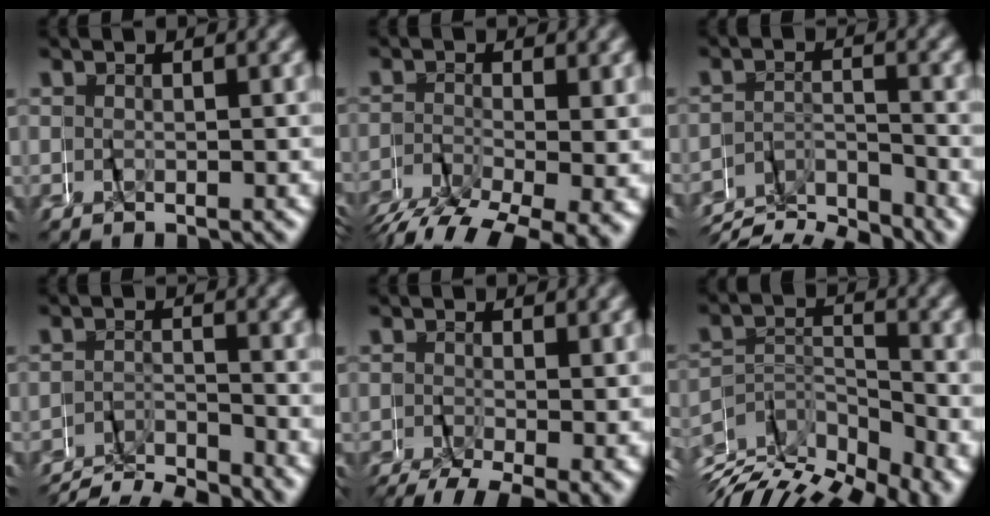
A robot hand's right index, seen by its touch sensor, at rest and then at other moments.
{"total": 6.1, "force": [-4.8, 1.8, 3.3], "torque": [-0.061, -0.026, -0.069]}
{"total": 6.0, "force": [-5.8, 1.2, 1.0], "torque": [-0.010, -0.013, -0.100]}
{"total": 5.6, "force": [-5.5, 0.7, 0.5], "torque": [-0.001, -0.016, -0.092]}
{"total": 5.1, "force": [-3.3, 2.0, 3.3], "torque": [-0.046, -0.022, -0.043]}
{"total": 6.9, "force": [-5.2, 2.7, 3.5], "torque": [-0.050, -0.008, -0.093]}